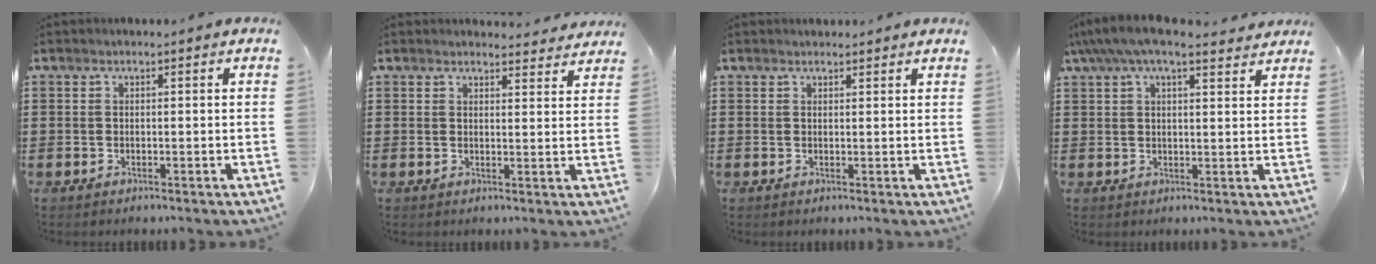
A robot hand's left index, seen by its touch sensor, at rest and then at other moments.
{"total": 2.6, "force": [2.6, 0.4, 0.3], "torque": [-0.006, -0.008, 0.047]}
{"total": 1.1, "force": [1.1, 0.2, 0.1], "torque": [-0.004, 0.002, 0.021]}
{"total": 6.0, "force": [4.7, 1.5, 3.4], "torque": [-0.078, -0.005, 0.084]}